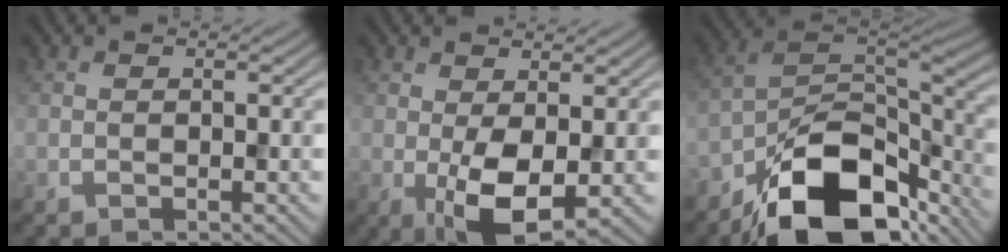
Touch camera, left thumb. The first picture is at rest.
{"total": 5.8, "force": [-0.3, 2.5, 5.2], "torque": [-0.103, -0.005, -0.002]}
{"total": 15.7, "force": [-10.1, 7.5, 9.3], "torque": [-0.172, -0.020, -0.182]}